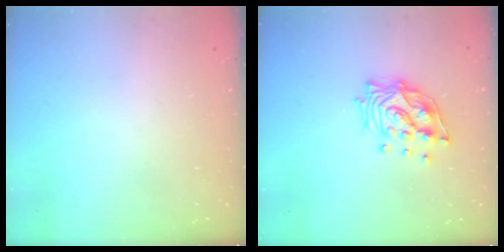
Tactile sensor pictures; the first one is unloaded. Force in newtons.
{"total": 13.9, "press": 13.8, "slide": 1.4}